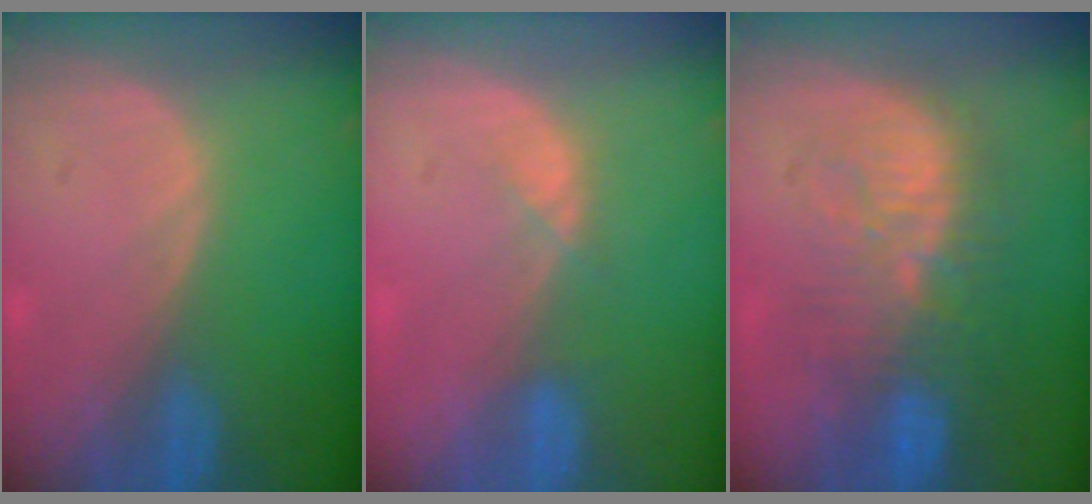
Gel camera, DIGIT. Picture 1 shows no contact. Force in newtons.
{"total": 1.9, "press": 1.7, "slide": 0.9}
{"total": 10.0, "press": 9.5, "slide": 3.0}